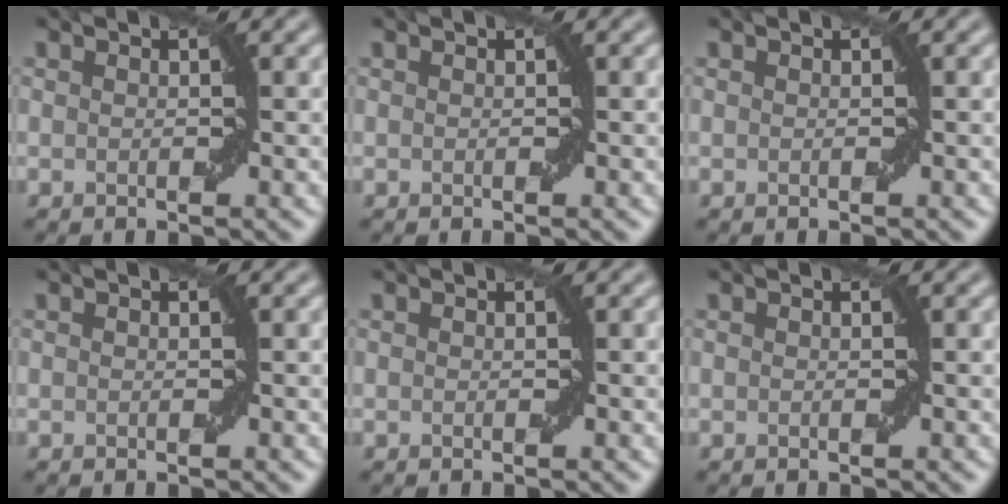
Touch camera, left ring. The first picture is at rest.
{"total": 0.0}
{"total": 0.0}
{"total": 0.0}
{"total": 0.0}
{"total": 0.0}